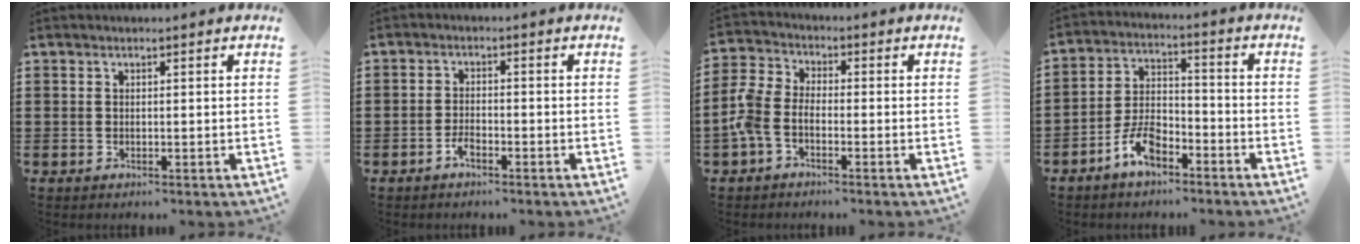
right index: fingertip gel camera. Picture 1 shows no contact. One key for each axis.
{"total": 2.3, "fx": -1.6, "fy": 1.0, "fz": 1.4, "tx": -0.034, "ty": 0.000, "tz": -0.032}
{"total": 4.7, "fx": -2.8, "fy": 2.4, "fz": 2.9, "tx": -0.094, "ty": -0.004, "tz": -0.067}
{"total": 6.5, "fx": -4.3, "fy": 3.1, "fz": 3.9, "tx": -0.089, "ty": 0.012, "tz": -0.085}